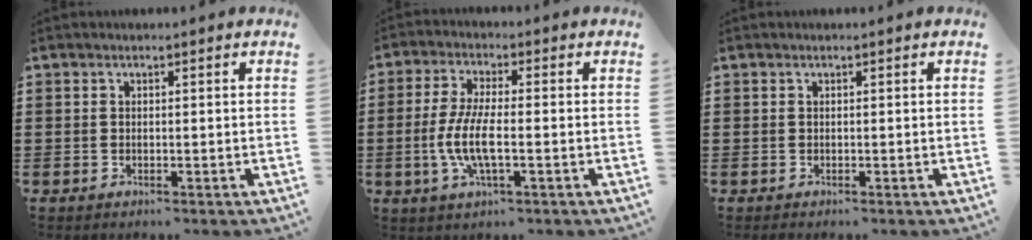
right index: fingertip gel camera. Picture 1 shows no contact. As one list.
[{"total": 7.2, "force": [-2.0, 1.8, 6.6], "torque": [-0.148, -0.013, -0.044]}, {"total": 0.0}]